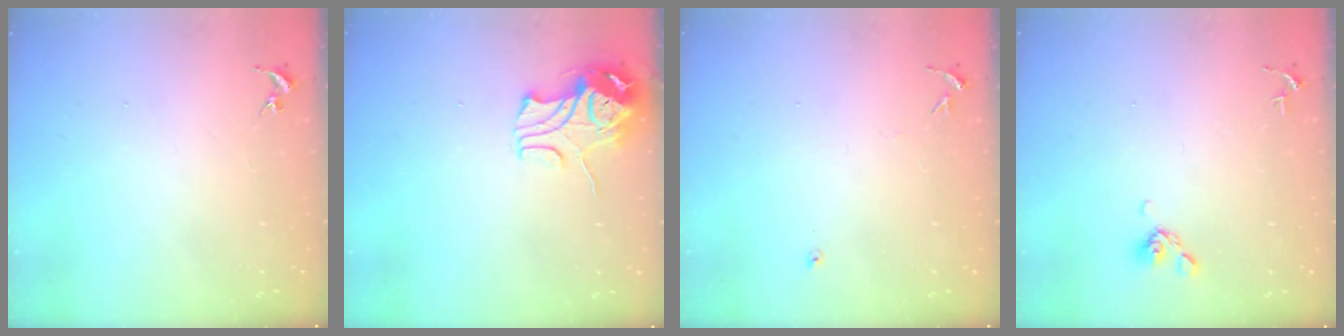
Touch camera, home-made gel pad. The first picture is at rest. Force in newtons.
{"total": 10.6, "press": 10.5, "slide": 1.6}
{"total": 5.7, "press": 5.7, "slide": 0.7}
{"total": 6.5, "press": 6.0, "slide": 2.5}